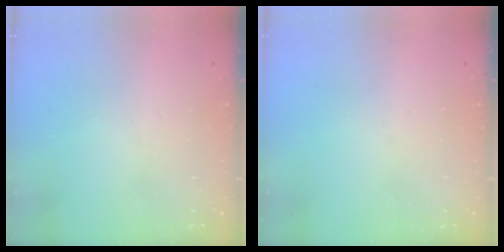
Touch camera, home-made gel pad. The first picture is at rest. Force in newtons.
{"total": 0.0}